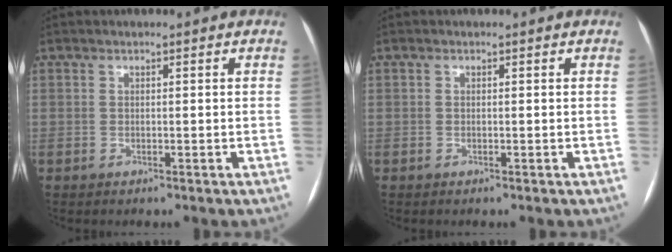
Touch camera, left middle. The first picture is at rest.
{"total": 0.0}